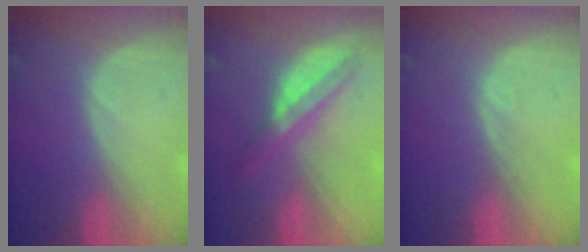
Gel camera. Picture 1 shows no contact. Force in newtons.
{"total": 5.6, "press": 5.2, "slide": 2.0}
{"total": 0.5, "press": 0.5, "slide": 0.1}